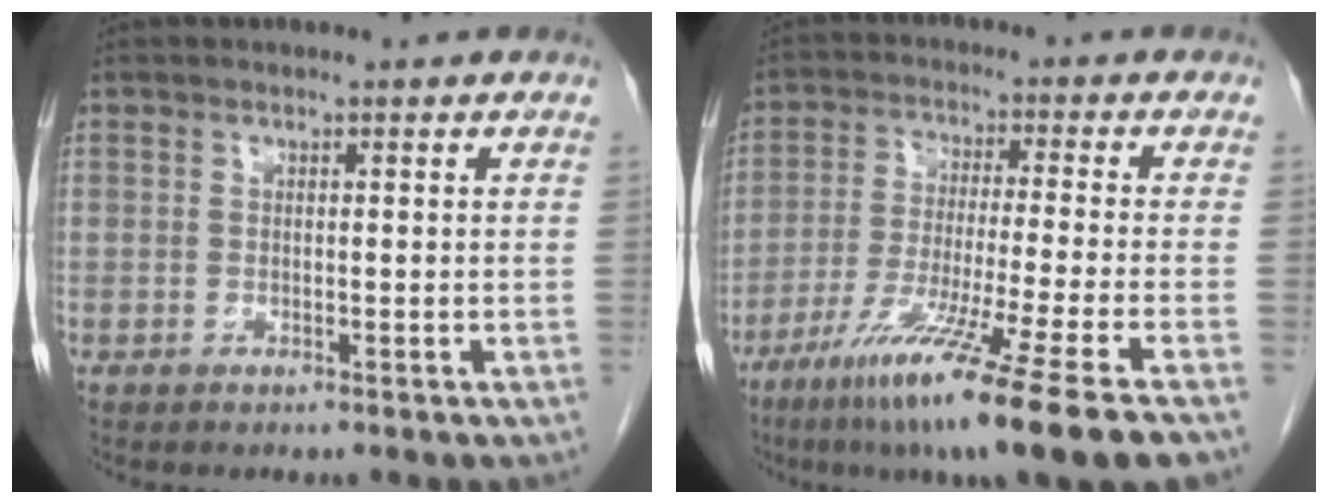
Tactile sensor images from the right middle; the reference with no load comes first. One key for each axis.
{"total": 16.3, "fx": -10.1, "fy": -1.6, "fz": 12.7, "tx": -0.210, "ty": -0.057, "tz": -0.169}